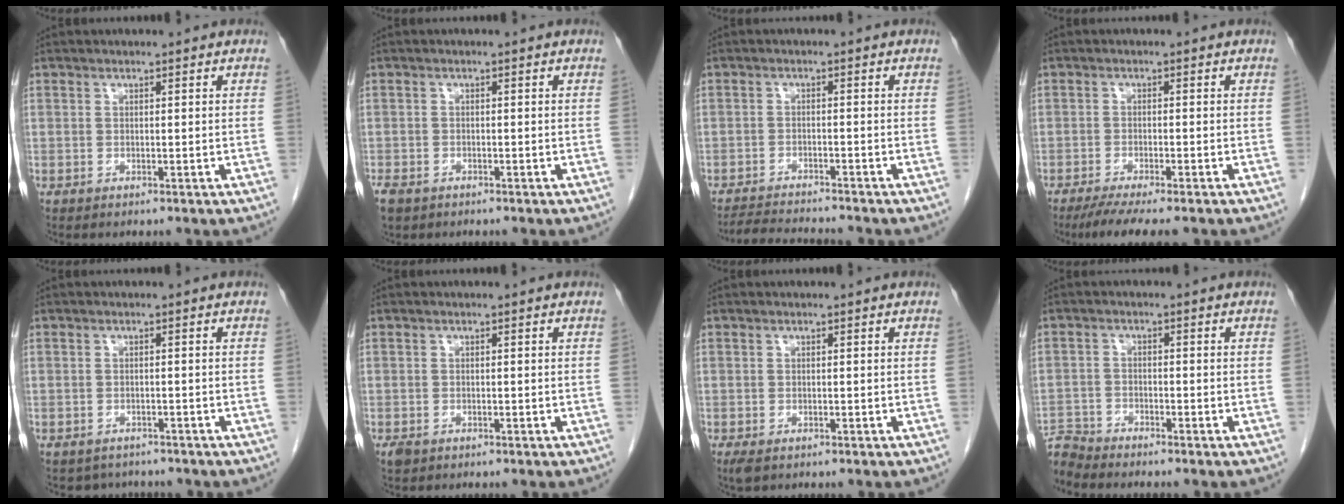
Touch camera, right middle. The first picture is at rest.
{"total": 3.1, "force": [-2.2, 1.9, 1.2], "torque": [-0.026, -0.004, -0.032]}
{"total": 6.6, "force": [-6.3, 0.0, 1.8], "torque": [-0.026, -0.012, -0.102]}
{"total": 7.0, "force": [-5.6, 0.4, 4.1], "torque": [-0.061, -0.017, -0.088]}
{"total": 3.7, "force": [-3.2, 1.7, 0.0], "torque": [0.001, 0.007, -0.042]}
{"total": 1.2, "force": [-0.7, 0.7, 0.6], "torque": [-0.017, -0.001, -0.008]}
{"total": 2.1, "force": [-1.3, 1.0, 1.3], "torque": [-0.027, -0.006, -0.015]}
{"total": 4.1, "force": [-4.0, -0.4, -0.7], "torque": [0.020, -0.007, -0.075]}